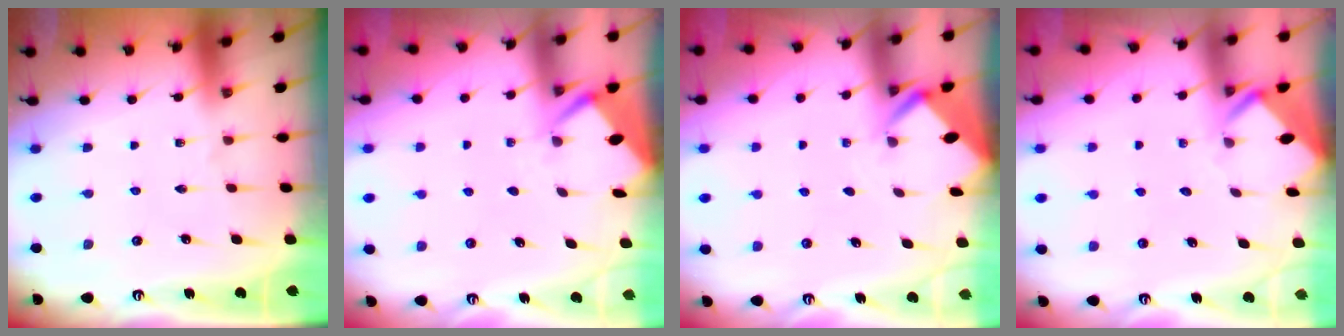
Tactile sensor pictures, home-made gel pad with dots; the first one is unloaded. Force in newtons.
{"total": 2.6, "press": 2.6, "slide": 0.4}
{"total": 2.9, "press": 2.9, "slide": 0.3}
{"total": 3.4, "press": 3.4, "slide": 0.3}